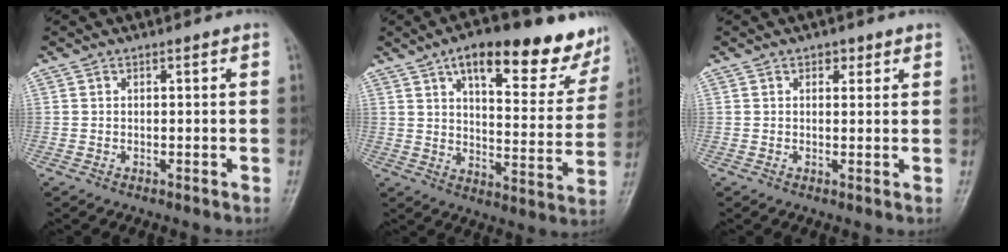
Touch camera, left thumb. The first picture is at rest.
{"total": 20.9, "force": [13.2, 7.2, 14.4], "torque": [-0.156, -0.043, 0.184]}
{"total": 2.0, "force": [1.2, 1.2, 1.0], "torque": [0.000, -0.004, 0.014]}